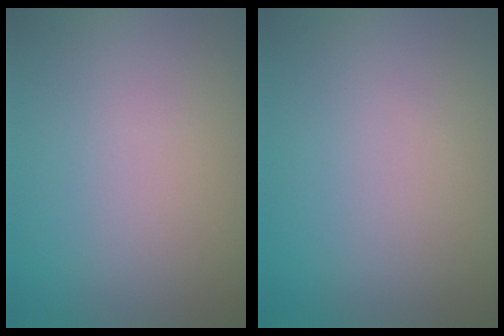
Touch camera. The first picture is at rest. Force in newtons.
{"total": 0.0}